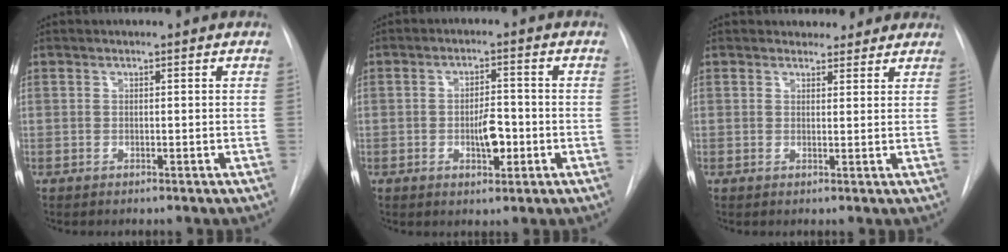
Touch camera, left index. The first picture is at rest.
{"total": 4.8, "force": [-1.5, 2.0, 4.1], "torque": [-0.063, 0.001, -0.020]}
{"total": 4.3, "force": [3.7, 2.1, 0.1], "torque": [0.012, 0.001, 0.034]}